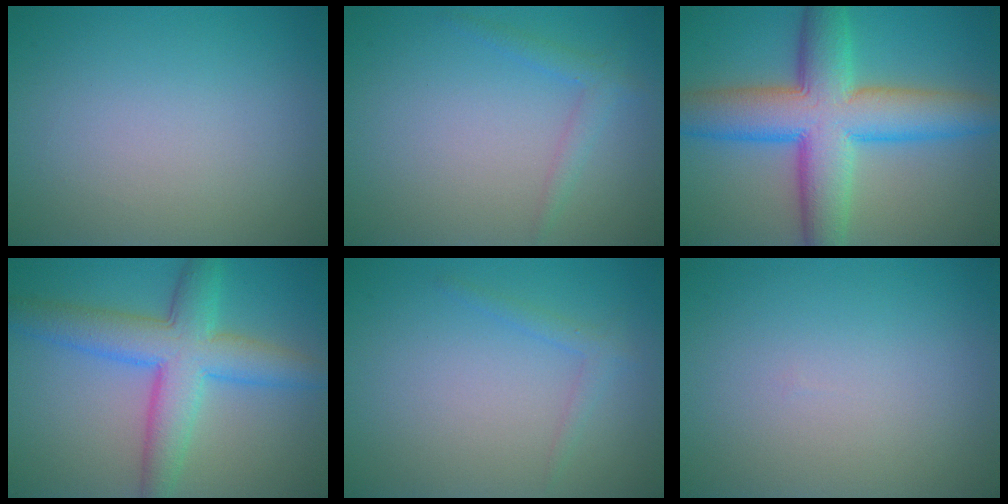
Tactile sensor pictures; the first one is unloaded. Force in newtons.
{"total": 1.6, "press": 1.6, "slide": 0.1}
{"total": 10.8, "press": 10.8, "slide": 0.0}
{"total": 7.2, "press": 7.2, "slide": 0.1}
{"total": 1.3, "press": 1.2, "slide": 0.1}
{"total": 0.0}